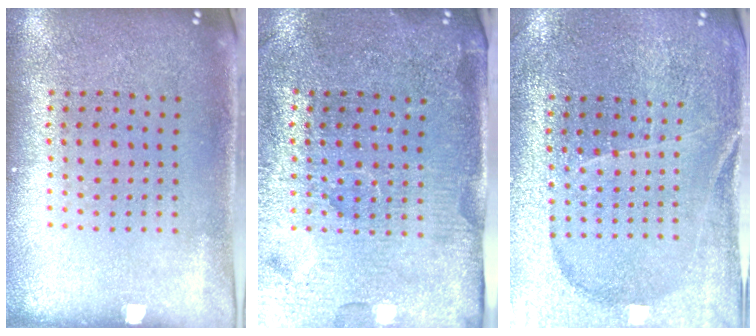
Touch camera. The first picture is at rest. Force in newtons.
{"total": 4.4, "press": 4.1, "slide": 1.7}
{"total": 3.1, "press": 3.0, "slide": 0.4}